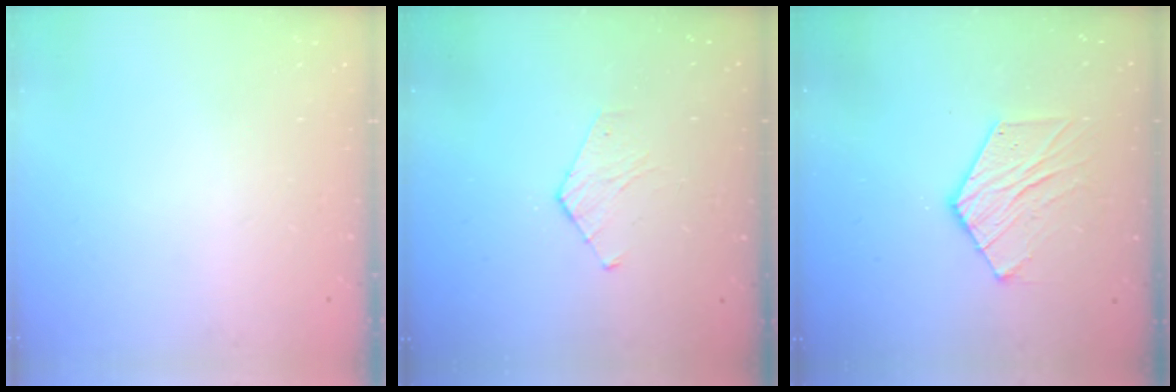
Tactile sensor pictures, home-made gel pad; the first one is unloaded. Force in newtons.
{"total": 2.8, "press": 2.7, "slide": 0.3}
{"total": 9.6, "press": 9.6, "slide": 0.5}